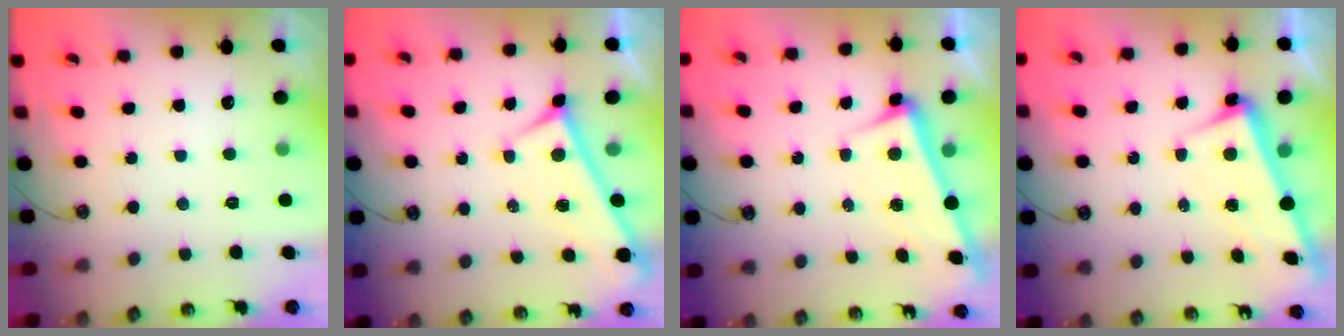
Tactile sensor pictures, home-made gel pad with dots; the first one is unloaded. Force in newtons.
{"total": 0.0}
{"total": 3.6, "press": 3.4, "slide": 1.2}
{"total": 3.0, "press": 2.8, "slide": 0.9}